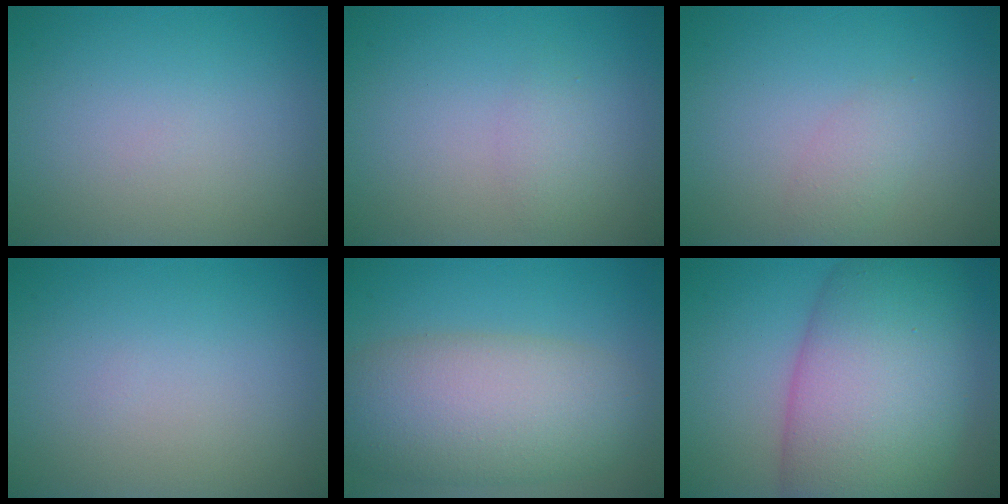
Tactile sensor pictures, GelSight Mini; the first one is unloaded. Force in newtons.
{"total": 1.3, "press": 1.3, "slide": 0.0}
{"total": 1.5, "press": 1.5, "slide": 0.1}
{"total": 0.0}
{"total": 9.1, "press": 9.1, "slide": 0.3}
{"total": 13.5, "press": 13.5, "slide": 0.2}